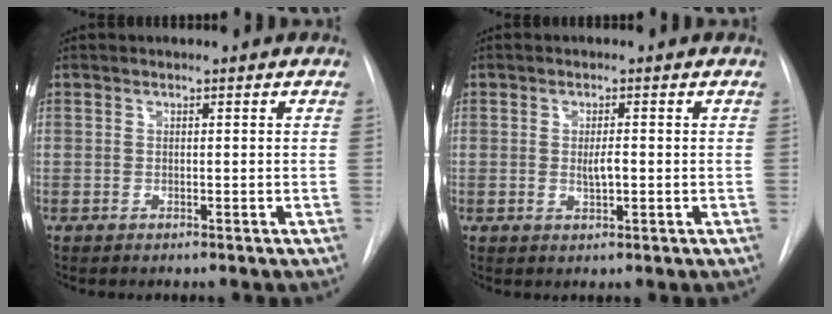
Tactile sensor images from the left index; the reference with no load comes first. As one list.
[{"total": 2.1, "force": [-0.1, 0.5, 2.0], "torque": [-0.039, -0.001, 0.000]}]